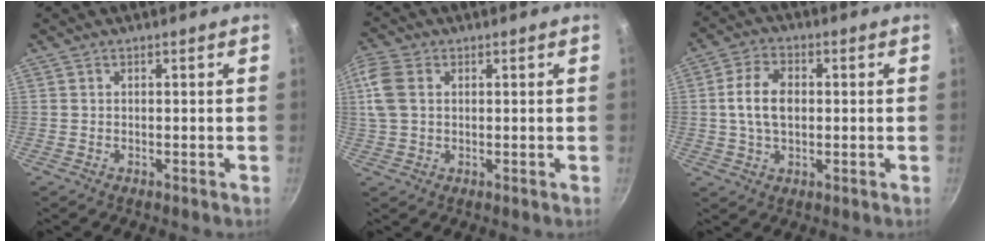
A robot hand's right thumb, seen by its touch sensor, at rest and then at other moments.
{"total": 6.6, "force": [1.5, 4.5, 4.6], "torque": [-0.103, 0.012, 0.027]}
{"total": 8.3, "force": [0.5, 5.4, 6.3], "torque": [-0.109, 0.014, 0.005]}